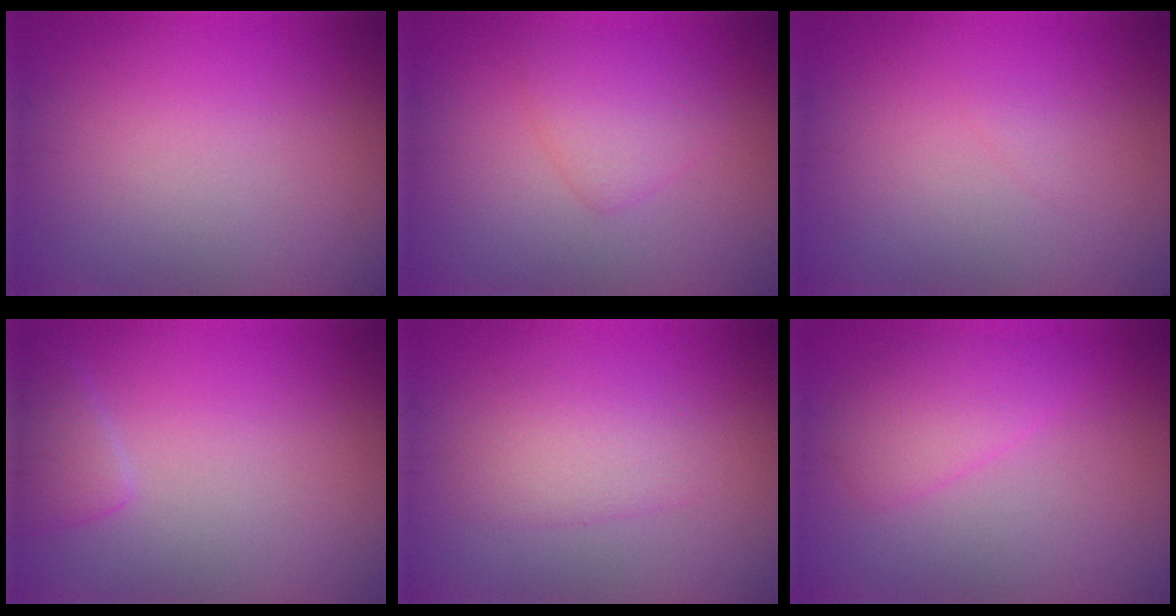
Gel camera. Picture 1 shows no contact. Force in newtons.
{"total": 2.5, "press": 2.5, "slide": 0.1}
{"total": 0.5, "press": 0.5, "slide": 0.1}
{"total": 2.1, "press": 2.1, "slide": 0.2}
{"total": 2.6, "press": 2.6, "slide": 0.2}
{"total": 2.7, "press": 2.7, "slide": 0.2}